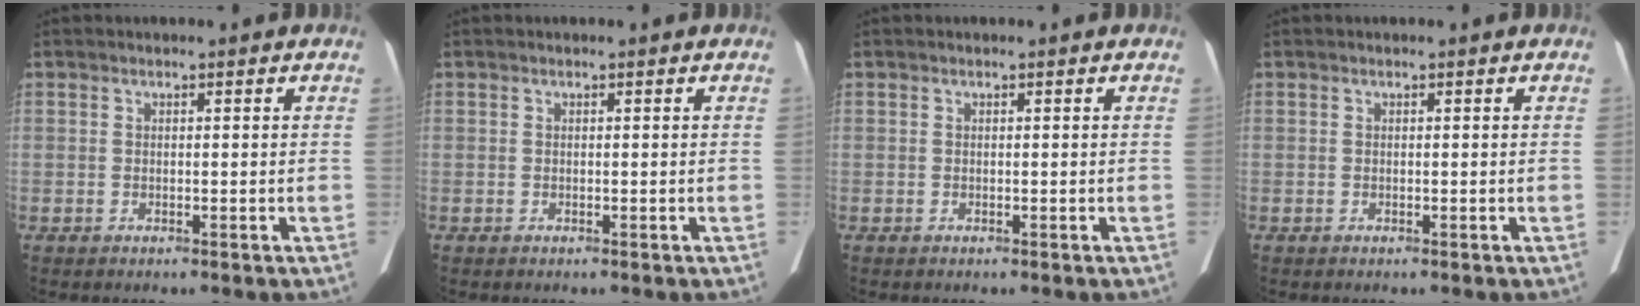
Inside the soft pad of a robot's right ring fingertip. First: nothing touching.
{"total": 0.0}
{"total": 0.0}
{"total": 0.0}